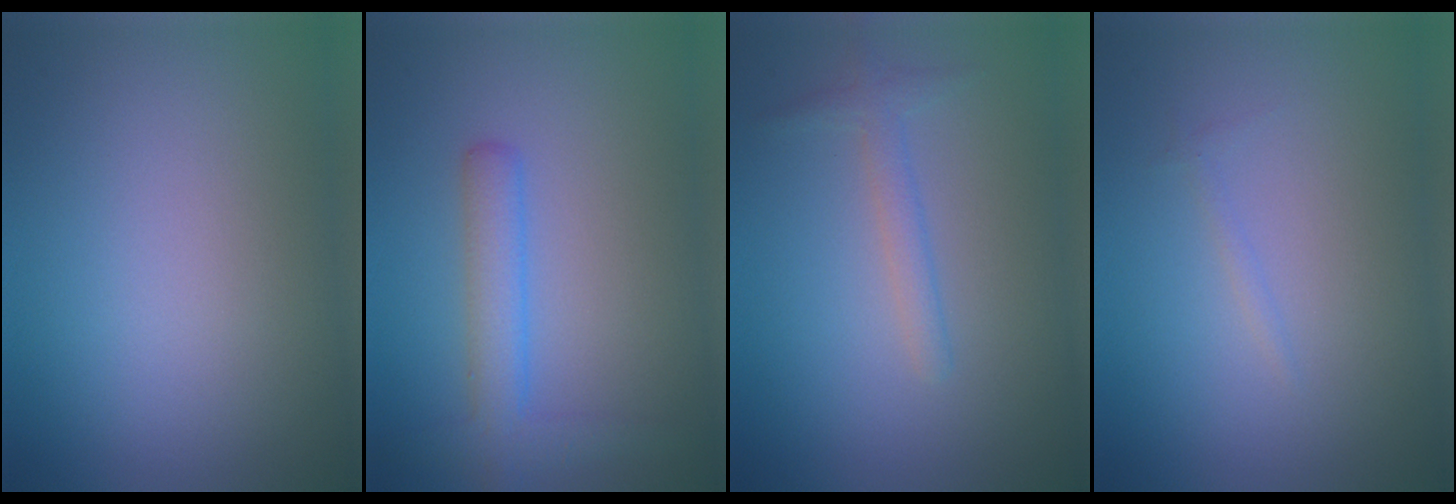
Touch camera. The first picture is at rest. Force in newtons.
{"total": 3.3, "press": 3.3, "slide": 0.2}
{"total": 1.6, "press": 1.6, "slide": 0.1}
{"total": 0.5, "press": 0.5, "slide": 0.0}